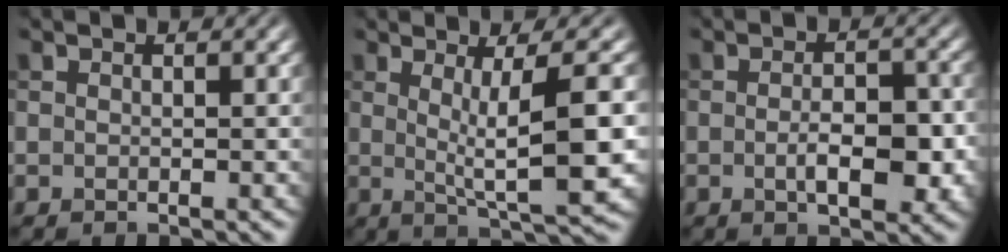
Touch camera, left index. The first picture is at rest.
{"total": 7.7, "force": [0.6, 1.5, 7.5], "torque": [-0.103, -0.001, 0.014]}
{"total": 5.0, "force": [-1.0, 2.2, 4.3], "torque": [-0.073, -0.006, -0.013]}